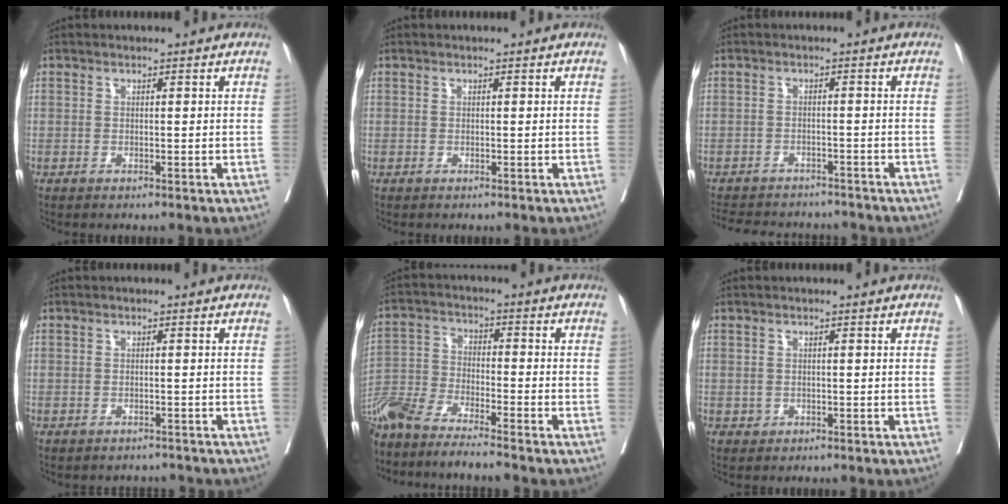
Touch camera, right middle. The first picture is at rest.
{"total": 0.0}
{"total": 11.2, "force": [-10.2, 3.6, 2.7], "torque": [-0.051, 0.008, -0.132]}
{"total": 2.4, "force": [-2.2, 0.9, -0.2], "torque": [0.007, 0.000, -0.032]}
{"total": 12.2, "force": [-10.8, -0.3, 5.6], "torque": [-0.104, -0.027, -0.199]}
{"total": 0.7, "force": [-0.2, 0.7, 0.1], "torque": [0.000, 0.002, -0.001]}